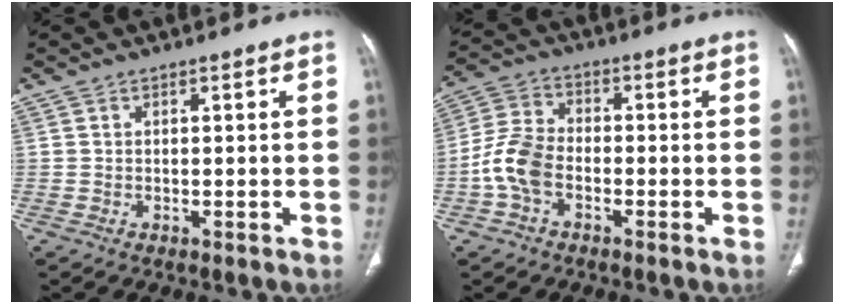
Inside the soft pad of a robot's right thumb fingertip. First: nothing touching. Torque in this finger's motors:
{"motor_torque": [1.32, 1.03, 0.43, -0.60, 0.30]}